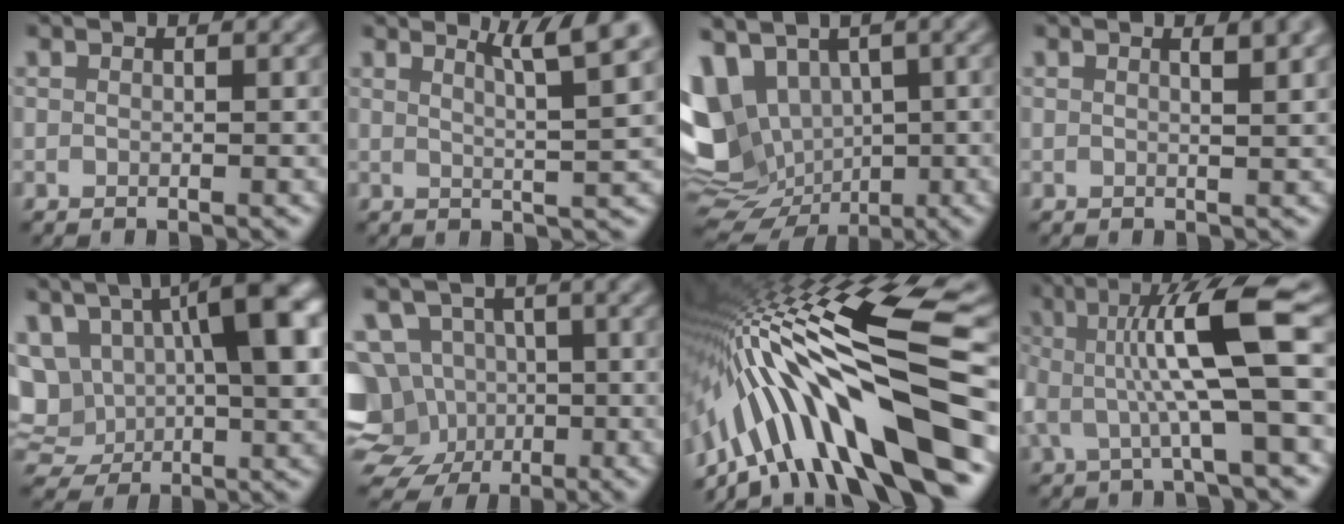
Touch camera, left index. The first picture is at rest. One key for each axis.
{"total": 4.9, "fx": 2.9, "fy": 0.7, "fz": 3.9, "tx": -0.053, "ty": 0.004, "tz": 0.048}
{"total": 10.5, "fx": 0.3, "fy": 8.0, "fz": 6.8, "tx": -0.145, "ty": -0.012, "tz": 0.025}
{"total": 2.6, "fx": 1.3, "fy": 0.9, "fz": 2.0, "tx": -0.015, "ty": 0.005, "tz": 0.015}
{"total": 15.5, "fx": 3.0, "fy": 9.0, "fz": 12.2, "tx": -0.211, "ty": 0.008, "tz": 0.059}
{"total": 11.6, "fx": -2.5, "fy": 10.3, "fz": 4.7, "tx": -0.102, "ty": 0.016, "tz": -0.062}
{"total": 15.2, "fx": -4.8, "fy": 3.3, "fz": 14.0, "tx": -0.245, "ty": 0.039, "tz": -0.072}
{"total": 8.2, "fx": 0.7, "fy": 1.5, "fz": 8.0, "tx": -0.136, "ty": 0.005, "tz": 0.011}